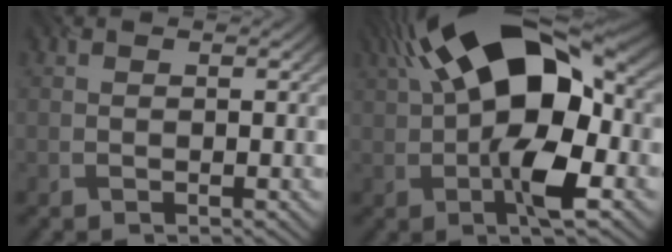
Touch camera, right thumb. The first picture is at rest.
{"total": 17.1, "force": [1.5, 8.6, 14.7], "torque": [-0.249, 0.028, 0.012]}